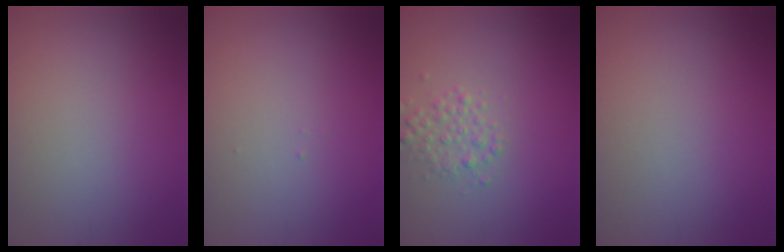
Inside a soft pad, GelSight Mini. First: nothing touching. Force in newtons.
{"total": 0.0}
{"total": 2.0, "press": 2.0, "slide": 0.1}
{"total": 0.0}